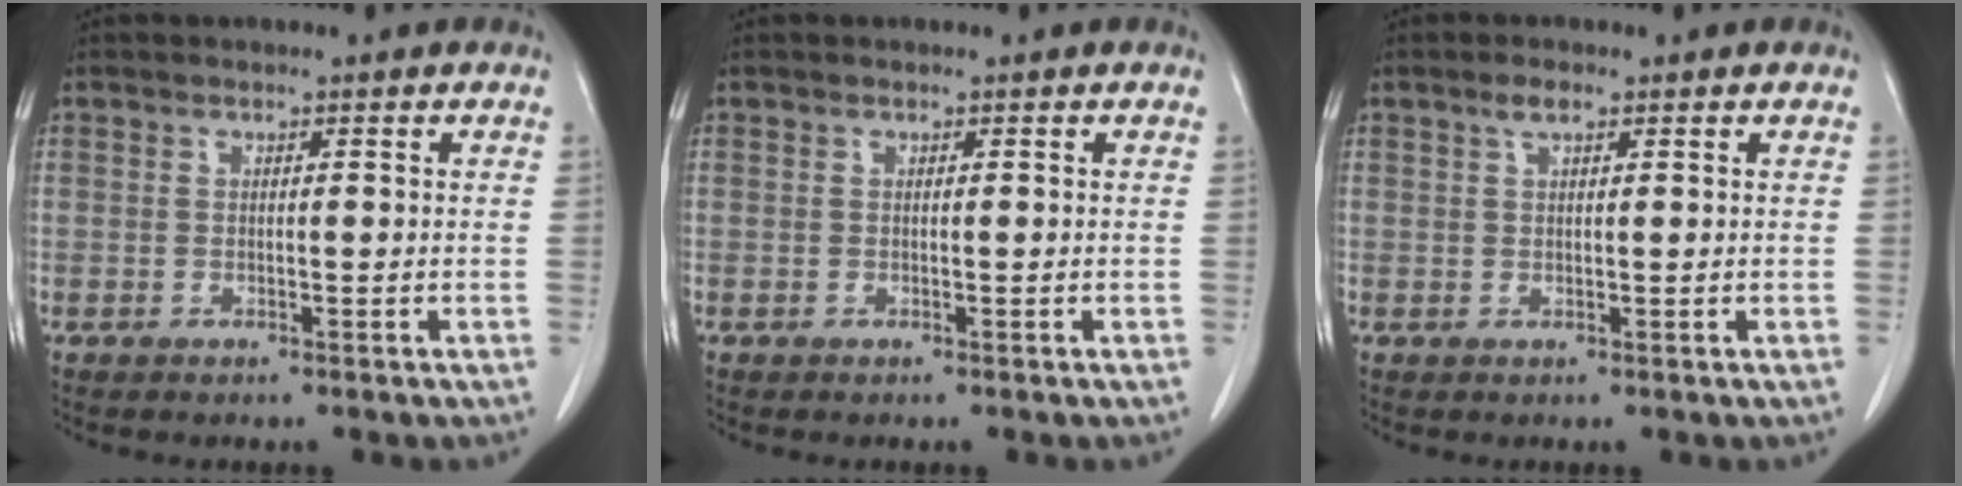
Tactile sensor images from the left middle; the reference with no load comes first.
{"total": 0.0}
{"total": 1.7, "force": [1.1, 0.4, 1.3], "torque": [-0.027, 0.005, 0.021]}